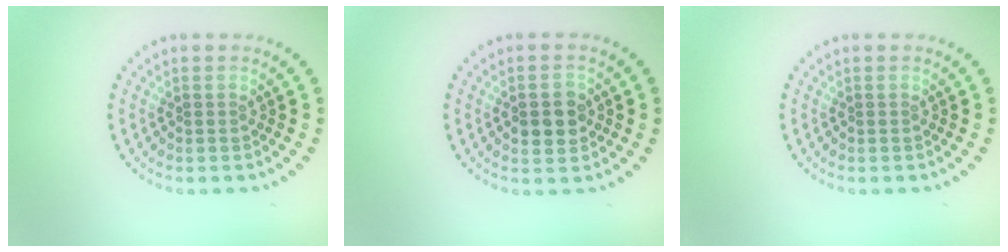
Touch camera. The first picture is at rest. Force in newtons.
{"total": 2.6, "press": 2.6, "slide": 0.2}
{"total": 0.0}